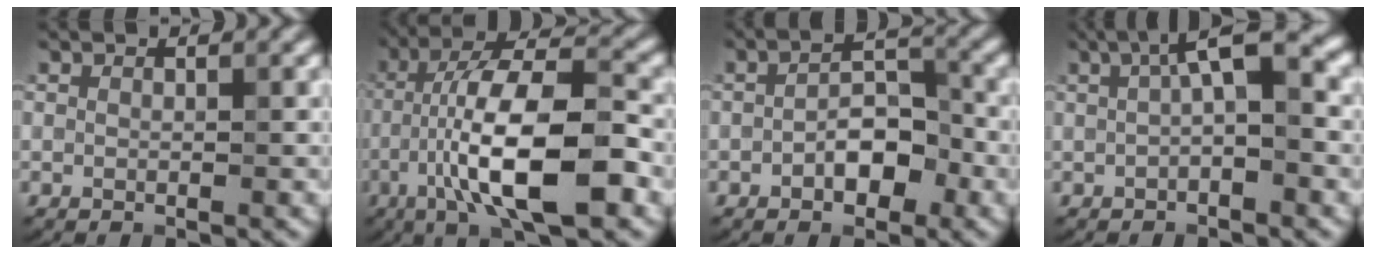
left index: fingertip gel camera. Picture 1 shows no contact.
{"total": 10.7, "force": [-3.8, 2.8, 9.6], "torque": [-0.164, 0.015, -0.073]}
{"total": 3.9, "force": [-1.6, 2.0, 3.0], "torque": [-0.042, 0.011, -0.027]}
{"total": 4.6, "force": [0.8, 1.0, 4.4], "torque": [-0.072, 0.015, 0.004]}